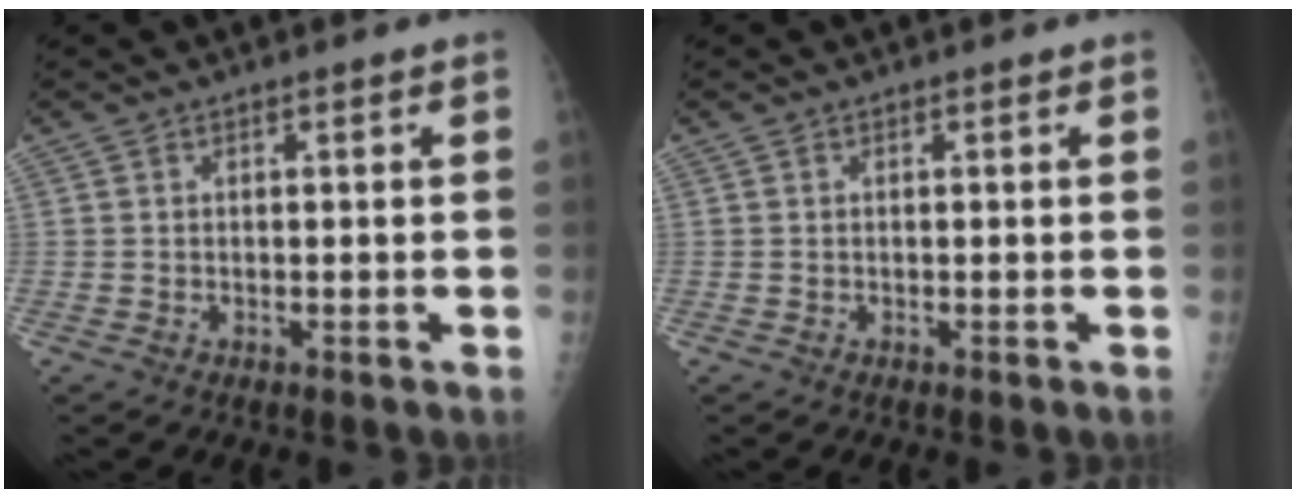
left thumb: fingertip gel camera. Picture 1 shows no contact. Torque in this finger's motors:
{"motor_torque": [0.00, 0.01, -0.02, -0.02, 0.00]}